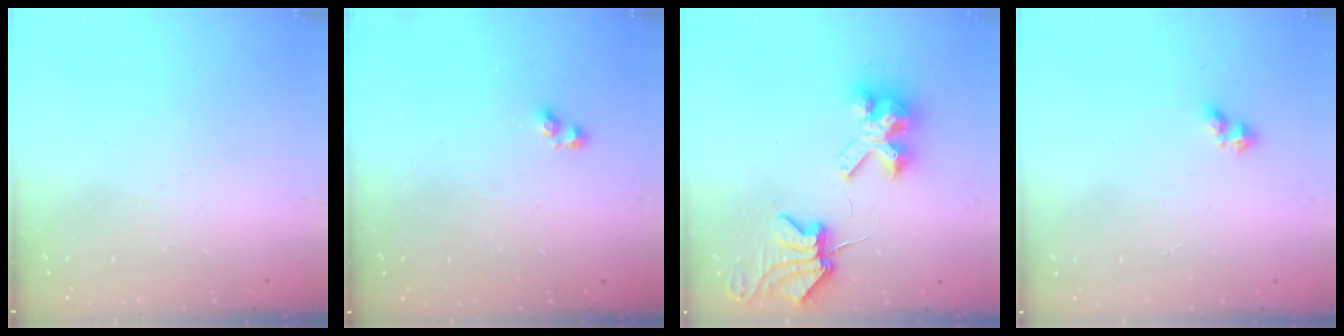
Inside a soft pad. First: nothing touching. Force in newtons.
{"total": 1.3, "press": 1.2, "slide": 0.2}
{"total": 7.9, "press": 7.8, "slide": 1.0}
{"total": 2.6, "press": 2.5, "slide": 0.5}